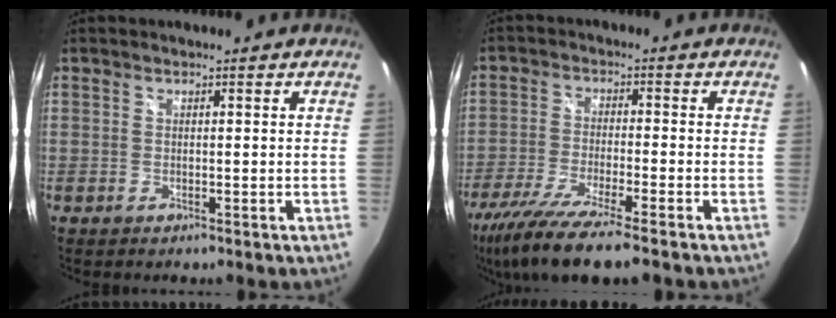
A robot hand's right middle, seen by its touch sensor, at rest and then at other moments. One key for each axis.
{"total": 15.3, "fx": -11.9, "fy": 1.3, "fz": 9.5, "tx": -0.203, "ty": -0.046, "tz": -0.210}